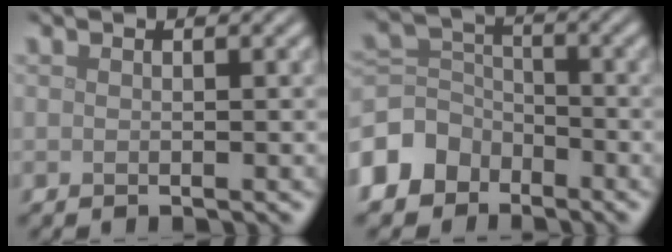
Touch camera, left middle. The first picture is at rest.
{"total": 5.5, "force": [-3.4, 4.1, 1.4], "torque": [-0.031, 0.004, -0.086]}